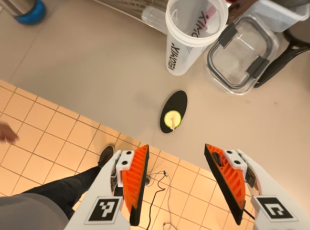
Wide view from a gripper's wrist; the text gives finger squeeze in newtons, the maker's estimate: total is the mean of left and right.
{"total": 0.5, "left": 0.2, "right": 0.8}